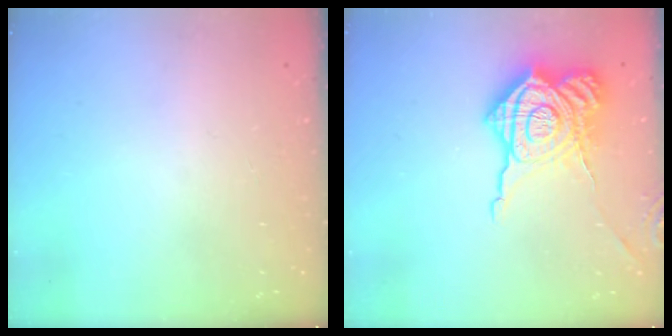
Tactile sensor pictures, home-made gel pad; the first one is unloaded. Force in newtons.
{"total": 20.9, "press": 20.9, "slide": 1.5}